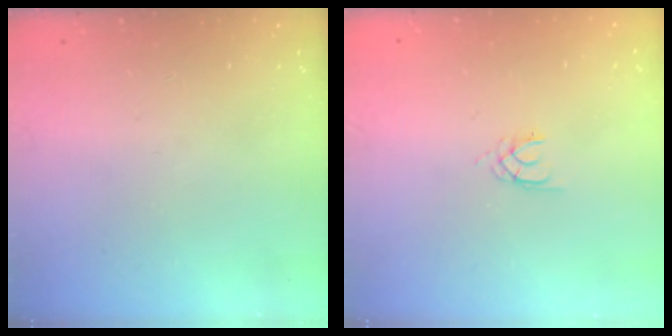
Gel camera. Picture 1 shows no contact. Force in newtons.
{"total": 1.3, "press": 1.2, "slide": 0.3}